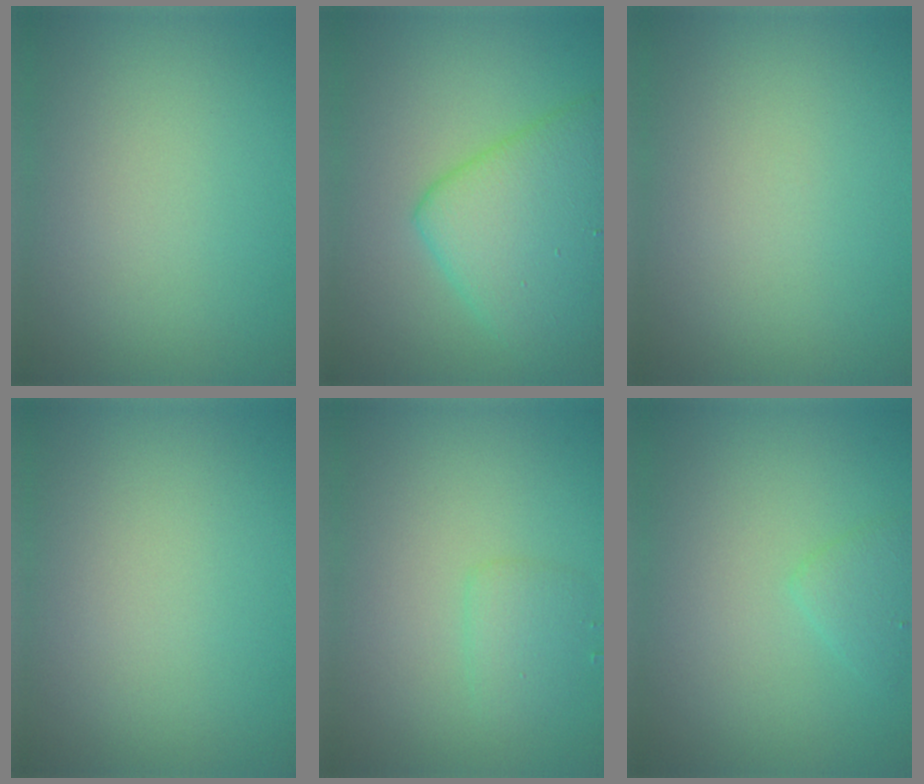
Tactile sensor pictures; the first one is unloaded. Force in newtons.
{"total": 6.9, "press": 6.9, "slide": 0.3}
{"total": 0.0}
{"total": 0.0}
{"total": 1.5, "press": 1.5, "slide": 0.2}
{"total": 1.5, "press": 1.5, "slide": 0.1}